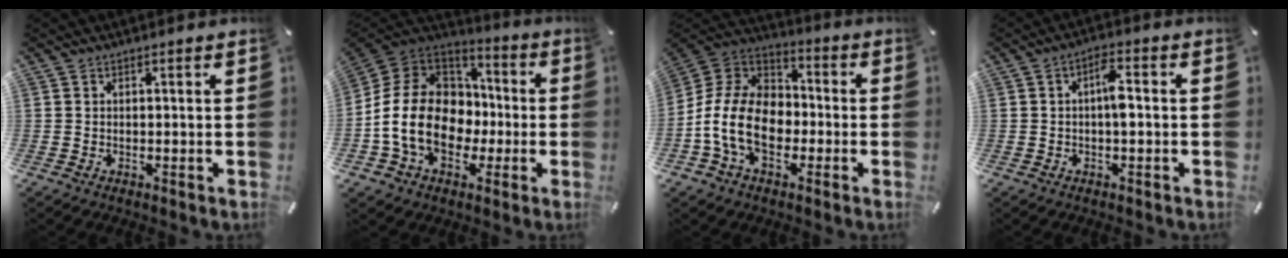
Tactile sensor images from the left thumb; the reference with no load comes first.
{"total": 18.3, "force": [-4.1, 14.5, 10.4], "torque": [-0.221, 0.025, -0.067]}
{"total": 15.2, "force": [-4.9, 10.9, 9.4], "torque": [-0.210, 0.028, -0.090]}
{"total": 4.7, "force": [-0.4, 1.7, 4.4], "torque": [-0.083, 0.015, -0.009]}